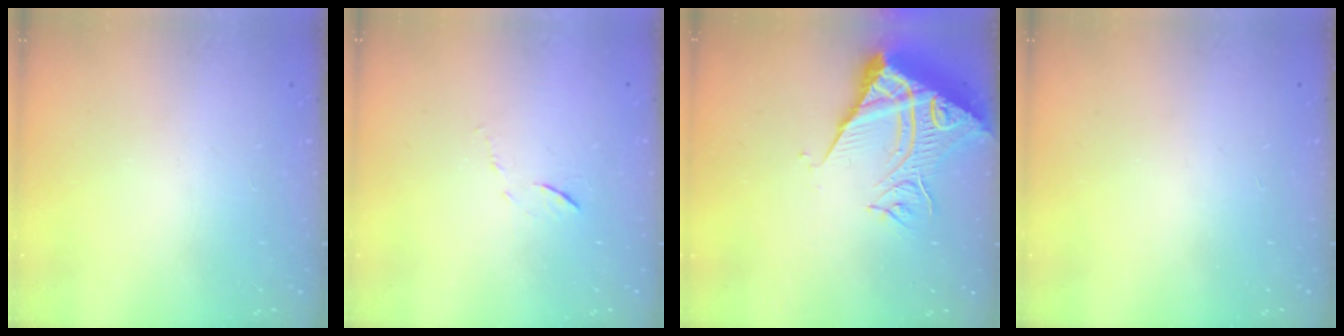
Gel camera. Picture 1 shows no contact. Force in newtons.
{"total": 5.3, "press": 5.2, "slide": 0.4}
{"total": 11.1, "press": 11.0, "slide": 1.3}
{"total": 0.0}